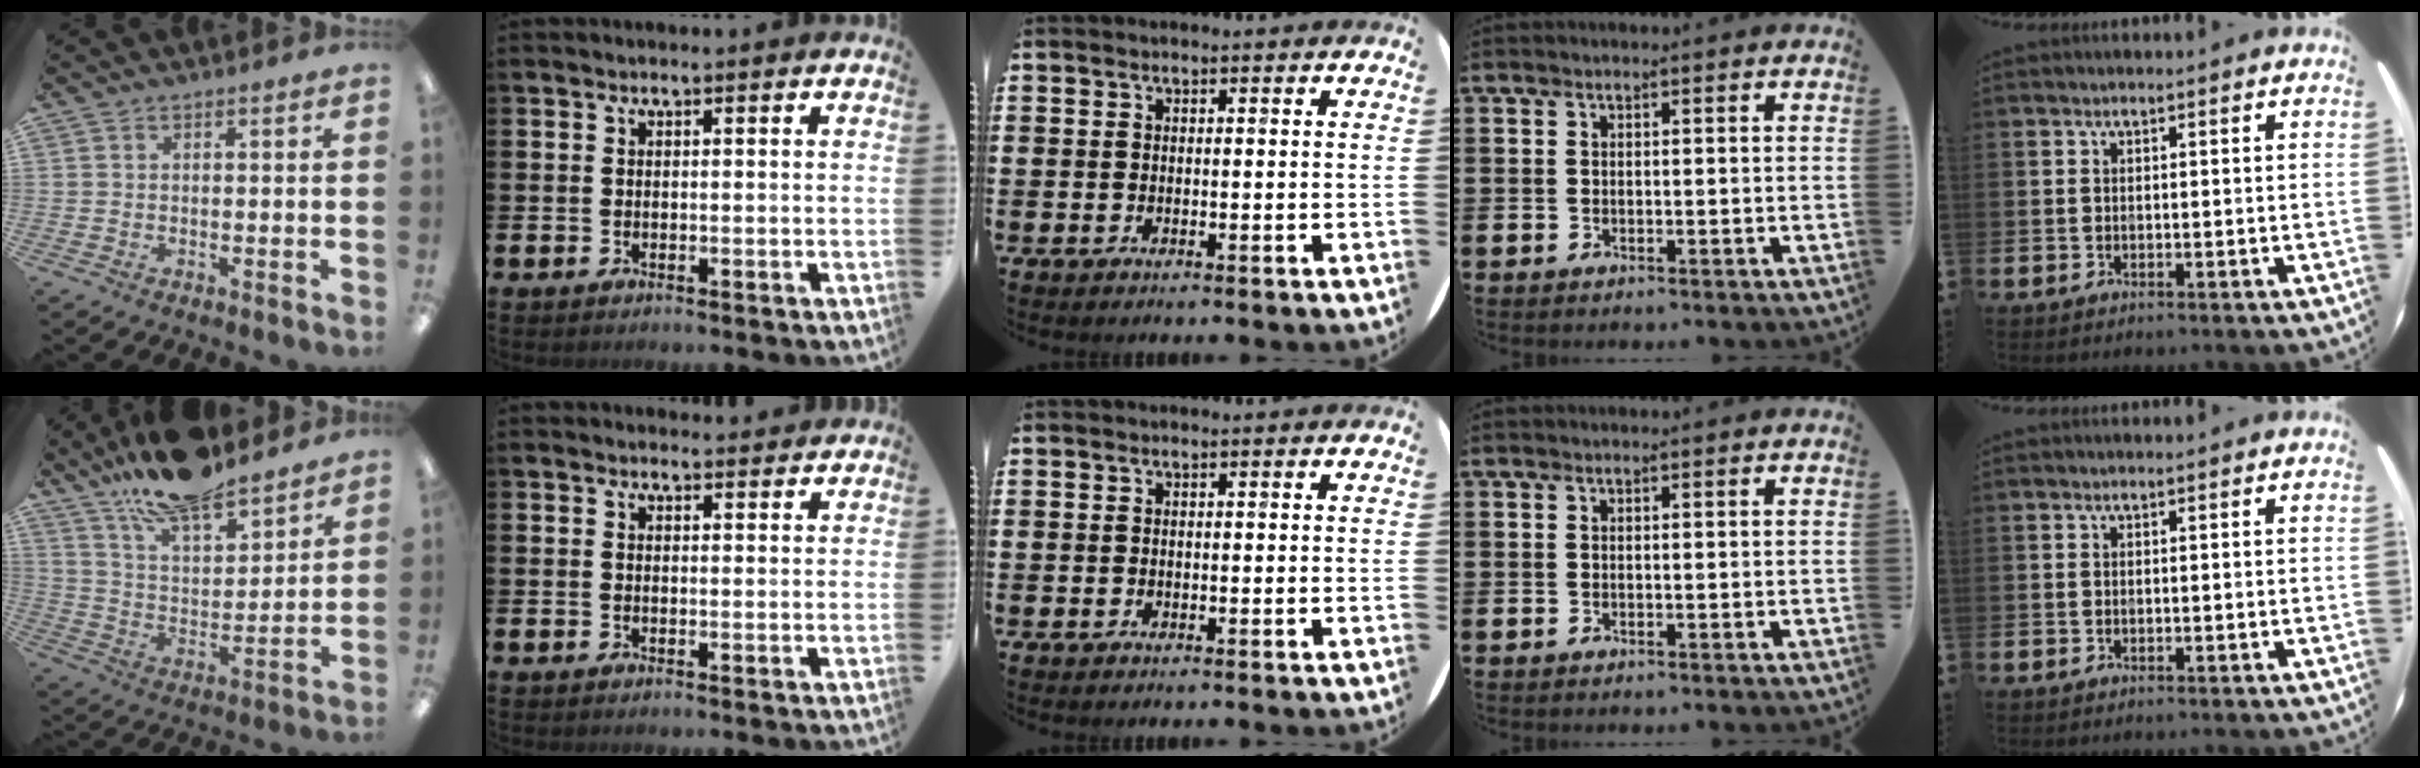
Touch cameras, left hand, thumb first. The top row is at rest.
{"thumb": {"total": 15.7, "force": [13.5, 4.7, 6.5], "torque": [-0.124, -0.085, 0.241]}, "index": {"total": 1.5, "force": [1.5, 0.3, 0.0], "torque": [0.005, -0.004, 0.026]}}